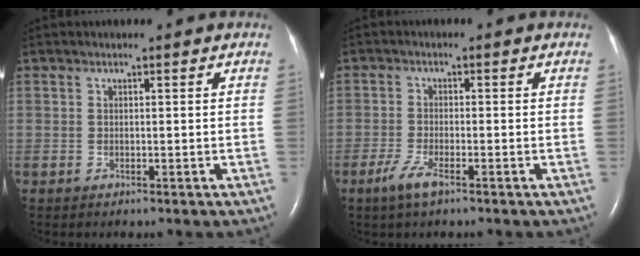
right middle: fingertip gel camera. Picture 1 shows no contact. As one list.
[{"total": 3.5, "force": [-2.2, 0.6, 2.6], "torque": [-0.061, -0.006, -0.046]}]